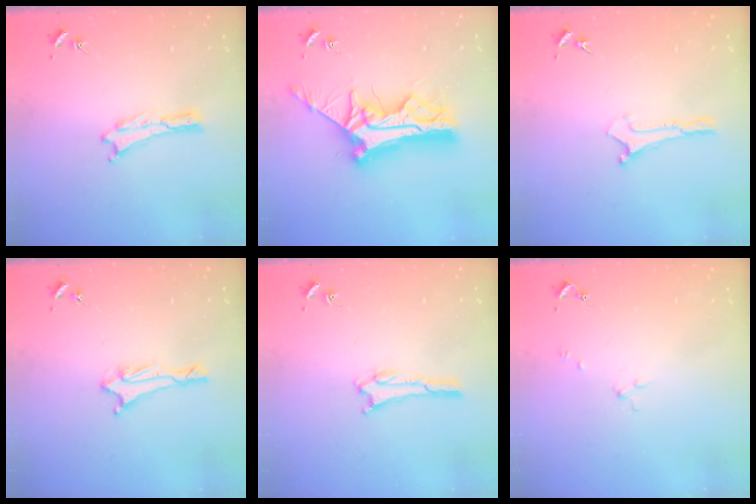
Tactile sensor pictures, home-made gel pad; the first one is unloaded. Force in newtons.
{"total": 12.0, "press": 12.0, "slide": 1.2}
{"total": 0.0}
{"total": 1.7, "press": 1.6, "slide": 0.6}
{"total": 1.5, "press": 1.5, "slide": 0.2}
{"total": 1.7, "press": 1.7, "slide": 0.3}